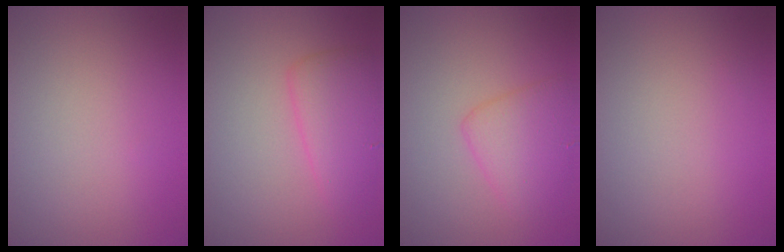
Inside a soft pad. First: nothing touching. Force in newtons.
{"total": 3.5, "press": 3.5, "slide": 0.3}
{"total": 3.5, "press": 3.5, "slide": 0.1}
{"total": 0.0}